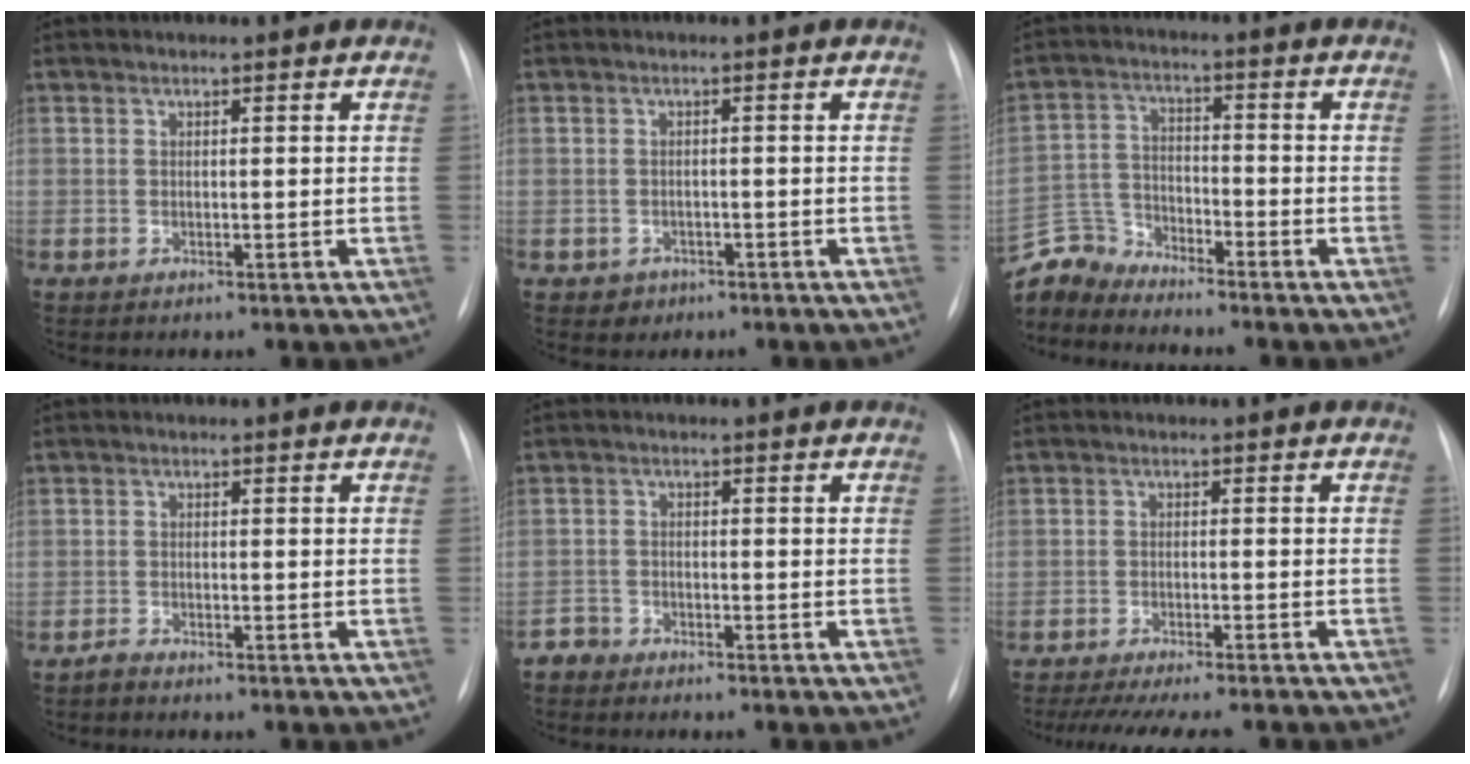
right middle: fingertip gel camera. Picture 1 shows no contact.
{"total": 1.9, "force": [-1.1, 1.6, 0.0], "torque": [0.004, 0.008, -0.011]}
{"total": 7.0, "force": [-6.9, 0.9, -1.0], "torque": [0.014, 0.012, -0.139]}
{"total": 0.9, "force": [-0.8, 0.0, 0.2], "torque": [-0.008, -0.003, -0.015]}
{"total": 1.9, "force": [-1.7, 0.5, -0.6], "torque": [0.015, -0.002, -0.034]}
{"total": 13.6, "force": [-12.0, 1.4, 6.3], "torque": [-0.093, -0.020, -0.162]}